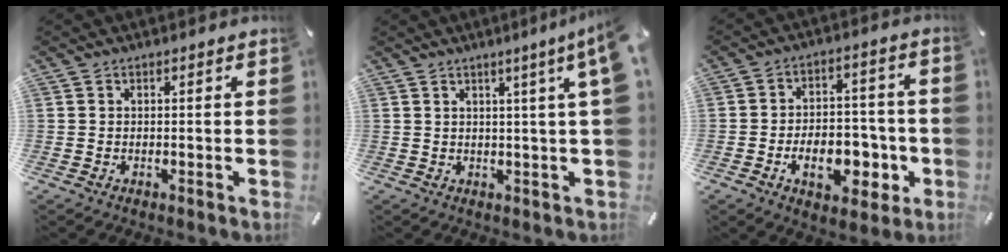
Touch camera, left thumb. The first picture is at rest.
{"total": 6.8, "force": [3.1, -0.5, 6.0], "torque": [-0.100, -0.016, 0.048]}
{"total": 13.1, "force": [-4.4, 8.2, 9.2], "torque": [-0.121, 0.015, -0.067]}